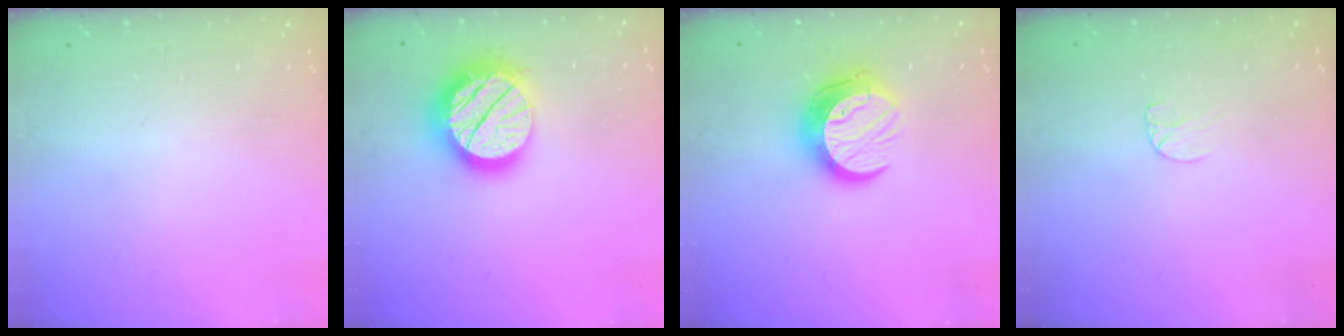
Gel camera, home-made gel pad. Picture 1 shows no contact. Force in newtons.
{"total": 19.1, "press": 19.0, "slide": 1.6}
{"total": 11.9, "press": 11.8, "slide": 1.0}
{"total": 4.4, "press": 4.4, "slide": 0.4}